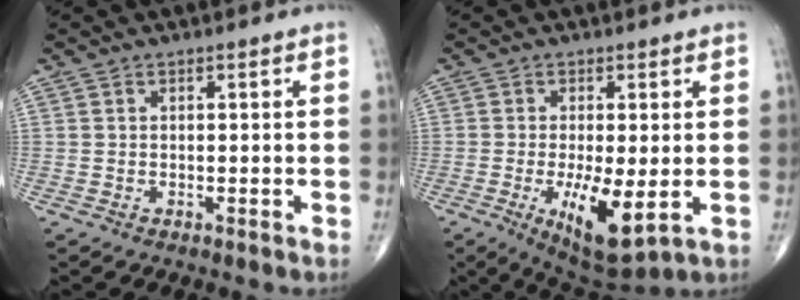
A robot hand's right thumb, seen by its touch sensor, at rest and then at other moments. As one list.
[{"total": 10.0, "force": [-2.2, 3.2, 9.2], "torque": [-0.156, -0.026, -0.028]}]